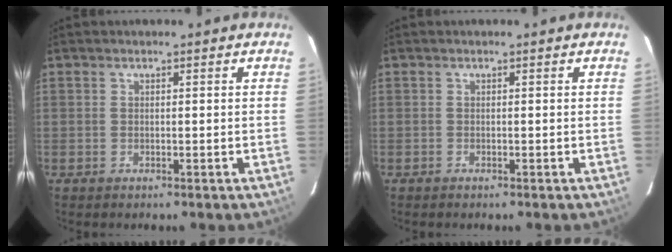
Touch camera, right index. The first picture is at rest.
{"total": 0.0}